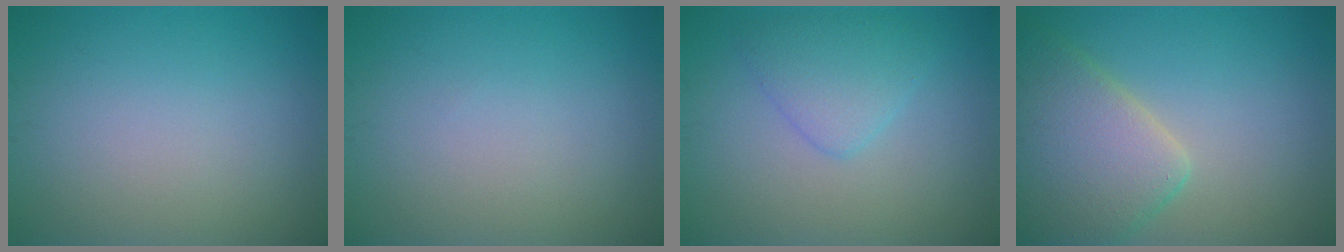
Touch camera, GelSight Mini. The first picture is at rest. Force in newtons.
{"total": 0.0}
{"total": 3.0, "press": 3.0, "slide": 0.0}
{"total": 6.5, "press": 6.5, "slide": 0.6}